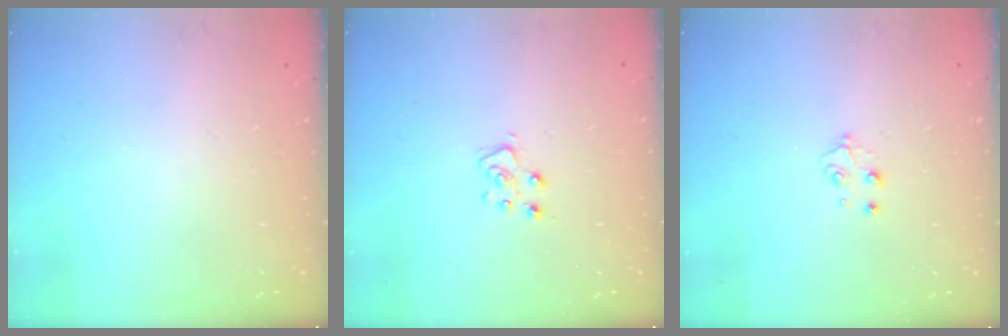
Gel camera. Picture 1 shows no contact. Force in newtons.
{"total": 5.7, "press": 5.7, "slide": 0.5}
{"total": 3.4, "press": 3.4, "slide": 0.4}